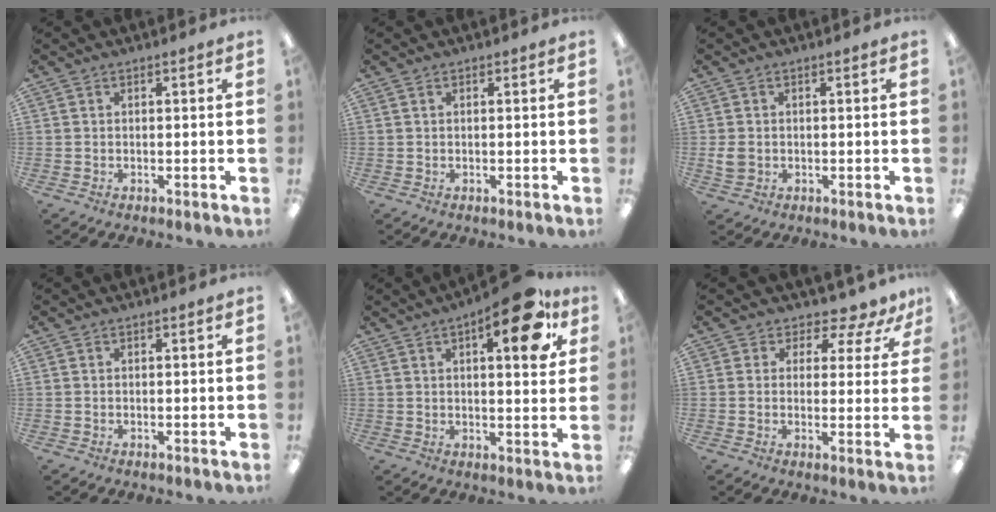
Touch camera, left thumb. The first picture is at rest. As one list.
[{"total": 0.7, "force": [0.3, 0.2, 0.6], "torque": [-0.014, 0.002, 0.006]}, {"total": 2.9, "force": [0.0, 2.3, 1.7], "torque": [-0.040, 0.004, -0.002]}, {"total": 0.0}, {"total": 14.9, "force": [7.7, 4.9, 11.8], "torque": [-0.147, -0.035, 0.113]}, {"total": 5.1, "force": [4.0, 2.6, 1.7], "torque": [-0.029, -0.035, 0.070]}]